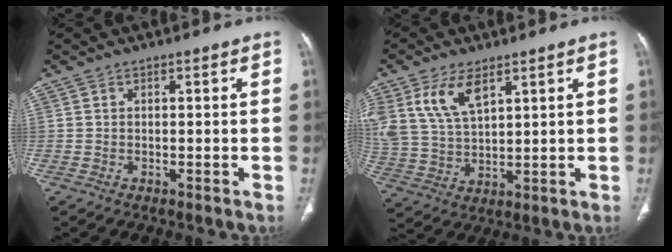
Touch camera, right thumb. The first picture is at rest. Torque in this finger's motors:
{"motor_torque": [0.01, 0.28, 0.39, 0.16, 0.13]}